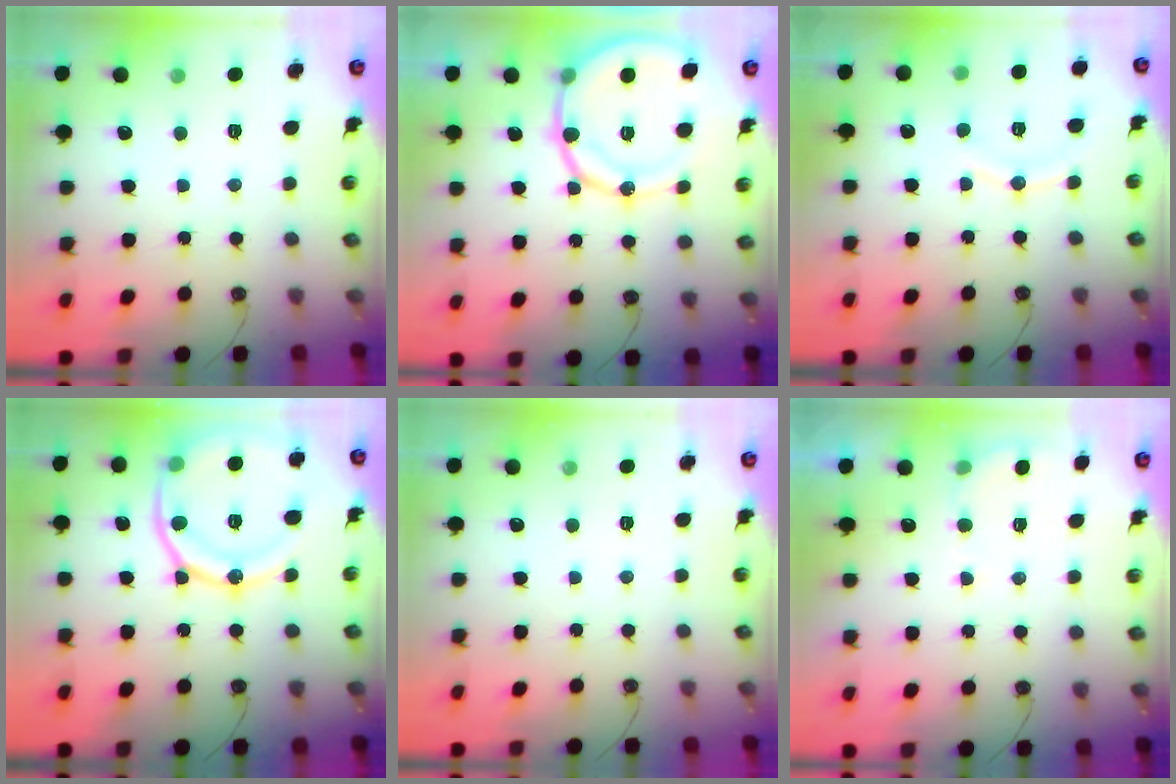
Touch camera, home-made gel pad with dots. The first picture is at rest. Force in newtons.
{"total": 16.7, "press": 16.4, "slide": 3.4}
{"total": 8.4, "press": 8.3, "slide": 0.7}
{"total": 19.3, "press": 19.2, "slide": 2.1}
{"total": 0.0}
{"total": 5.9, "press": 5.8, "slide": 1.2}